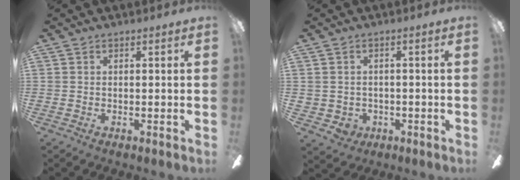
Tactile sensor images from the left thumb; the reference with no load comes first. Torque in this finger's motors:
{"motor_torque": [-0.19, 0.19, -0.10, -0.14, 0.00]}